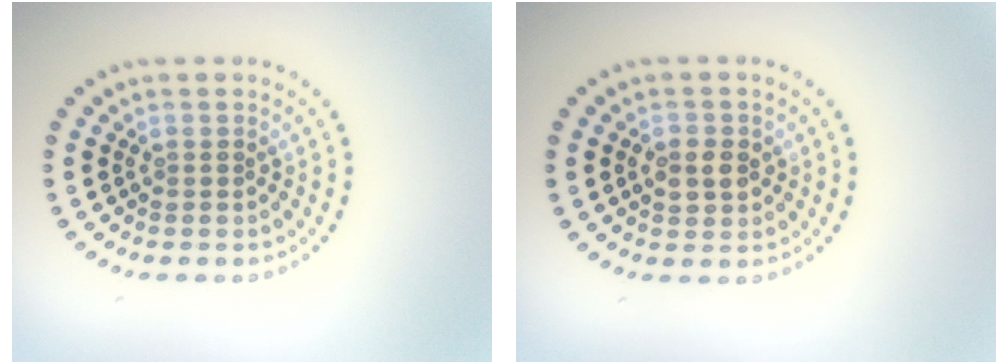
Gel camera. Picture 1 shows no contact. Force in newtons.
{"total": 2.2, "press": 2.2, "slide": 0.3}